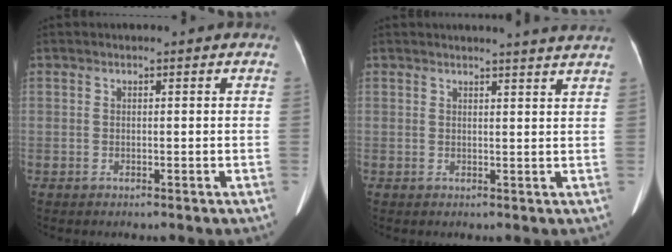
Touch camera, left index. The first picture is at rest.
{"total": 6.8, "force": [6.4, -1.0, 2.1], "torque": [-0.022, -0.026, 0.052]}